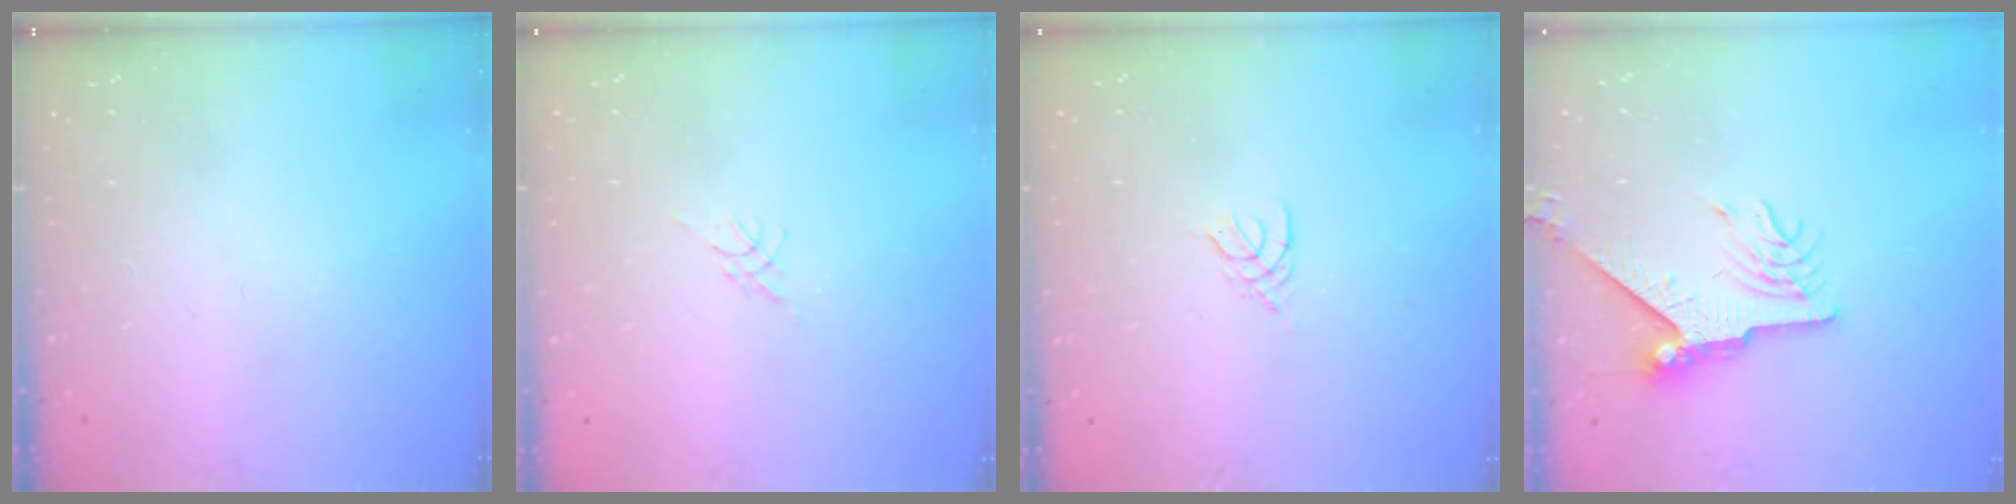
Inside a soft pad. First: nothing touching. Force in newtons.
{"total": 0.0}
{"total": 2.1, "press": 2.0, "slide": 0.4}
{"total": 9.3, "press": 9.3, "slide": 0.4}